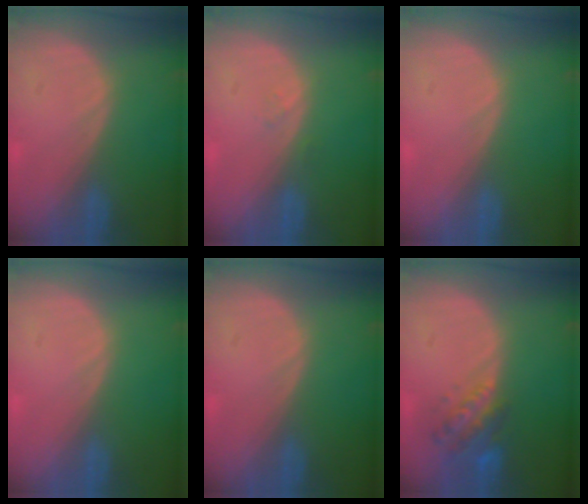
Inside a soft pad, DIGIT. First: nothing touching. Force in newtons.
{"total": 0.7, "press": 0.7, "slide": 0.1}
{"total": 0.0}
{"total": 0.0}
{"total": 0.0}
{"total": 6.2, "press": 5.7, "slide": 2.3}